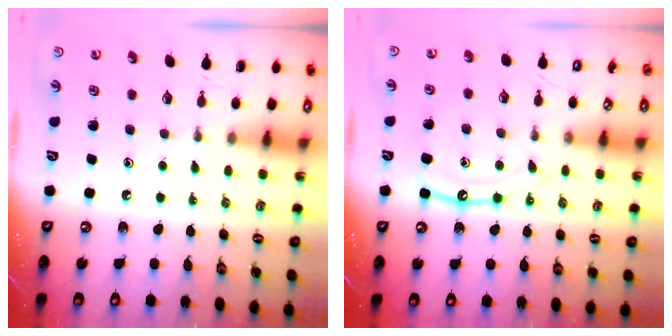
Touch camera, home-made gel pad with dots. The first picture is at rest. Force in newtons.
{"total": 11.4, "press": 11.3, "slide": 1.1}